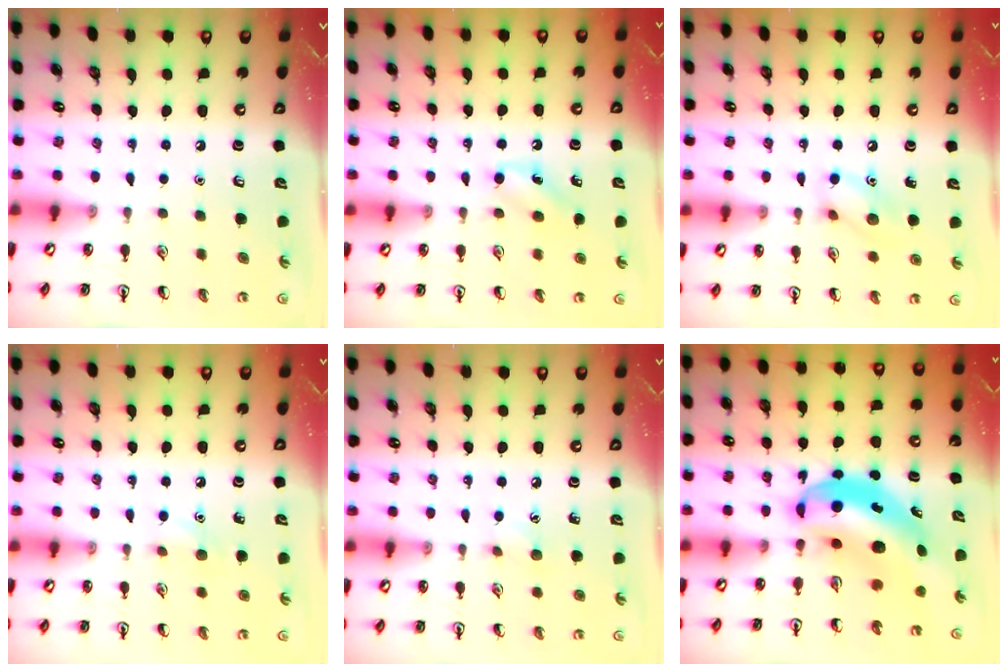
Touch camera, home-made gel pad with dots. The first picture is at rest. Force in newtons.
{"total": 7.5, "press": 7.3, "slide": 1.8}
{"total": 8.6, "press": 8.6, "slide": 0.6}
{"total": 5.7, "press": 5.5, "slide": 1.7}
{"total": 5.2, "press": 4.9, "slide": 1.6}
{"total": 8.1, "press": 7.7, "slide": 2.3}